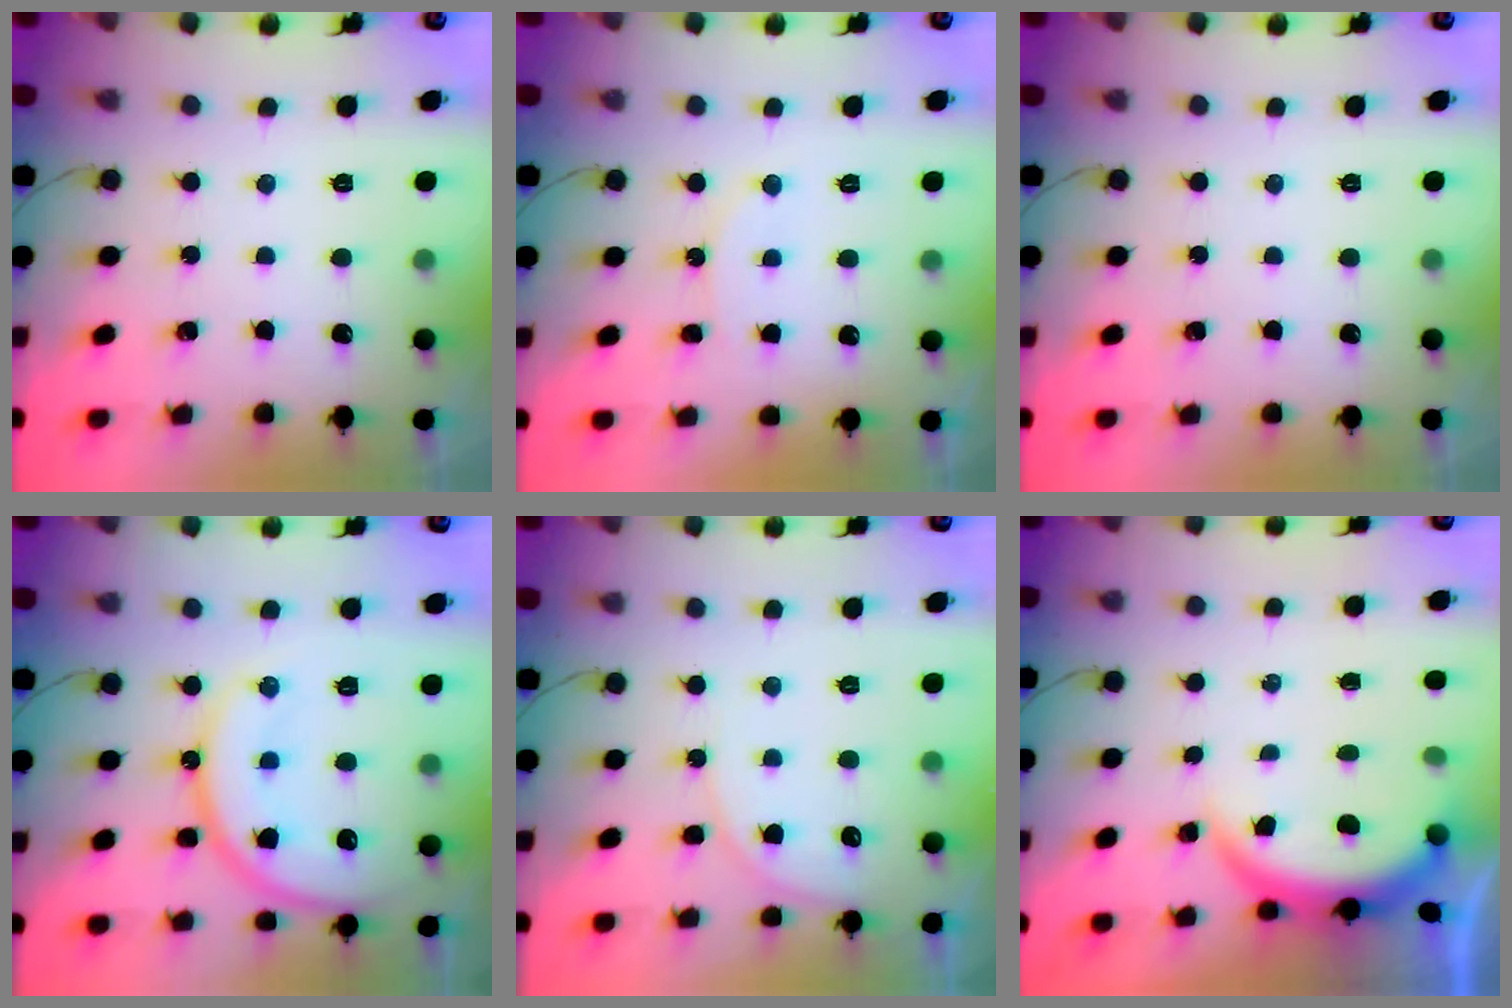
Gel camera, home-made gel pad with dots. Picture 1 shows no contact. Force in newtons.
{"total": 8.1, "press": 7.7, "slide": 2.5}
{"total": 0.0}
{"total": 17.7, "press": 17.6, "slide": 1.8}
{"total": 6.1, "press": 6.1, "slide": 0.3}
{"total": 3.8, "press": 3.8, "slide": 0.2}